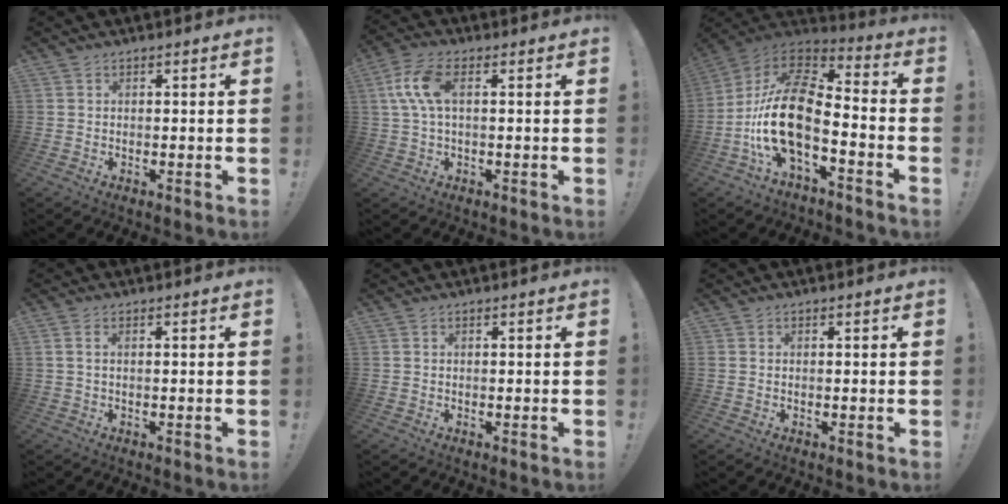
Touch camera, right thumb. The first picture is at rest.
{"total": 9.1, "force": [1.4, 3.9, 8.1], "torque": [-0.169, 0.002, 0.031]}
{"total": 18.9, "force": [-5.4, 8.9, 15.8], "torque": [-0.326, 0.017, -0.092]}
{"total": 1.7, "force": [0.0, -0.3, 1.7], "torque": [-0.032, -0.002, 0.000]}
{"total": 0.0}
{"total": 0.0}